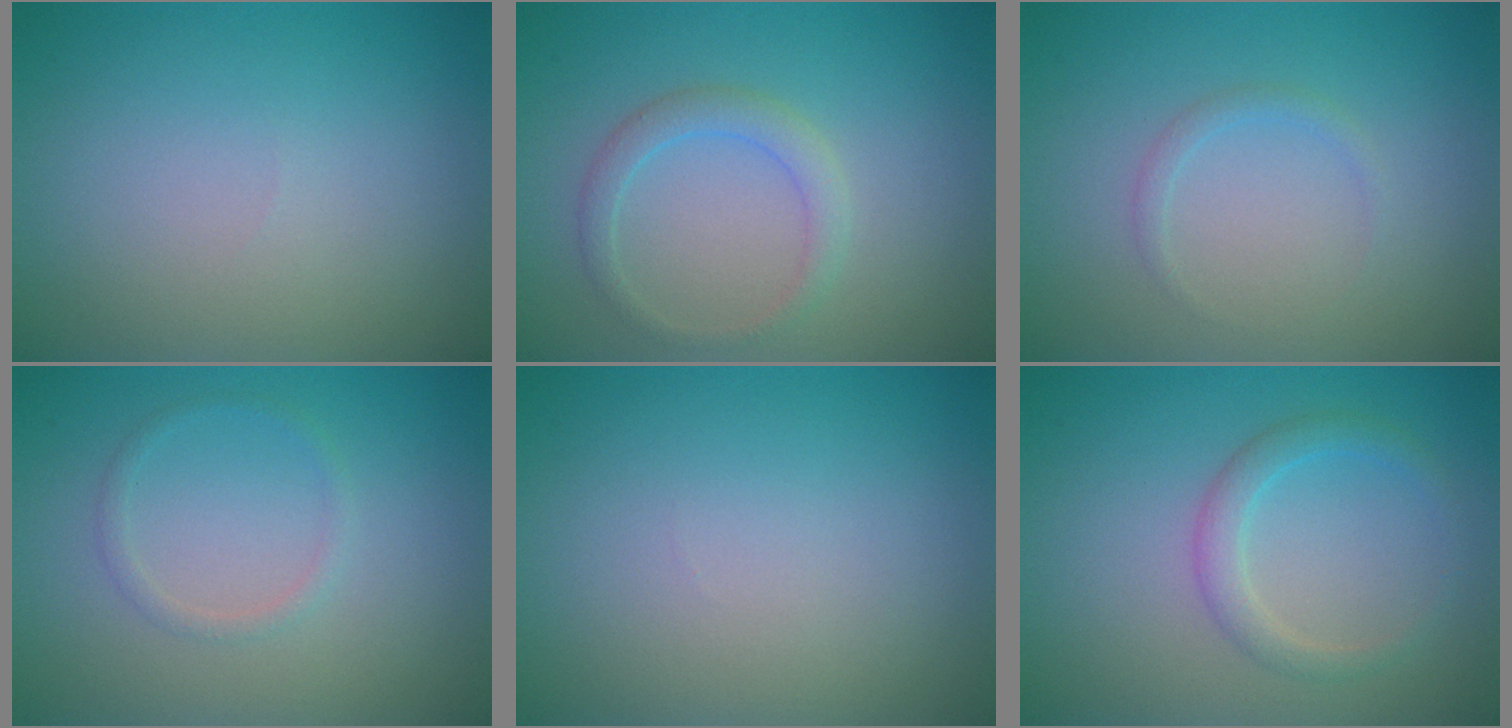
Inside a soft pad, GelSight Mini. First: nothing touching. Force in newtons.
{"total": 2.0, "press": 2.0, "slide": 0.3}
{"total": 0.8, "press": 0.8, "slide": 0.0}
{"total": 1.0, "press": 1.0, "slide": 0.1}
{"total": 0.0}
{"total": 2.1, "press": 2.1, "slide": 0.0}